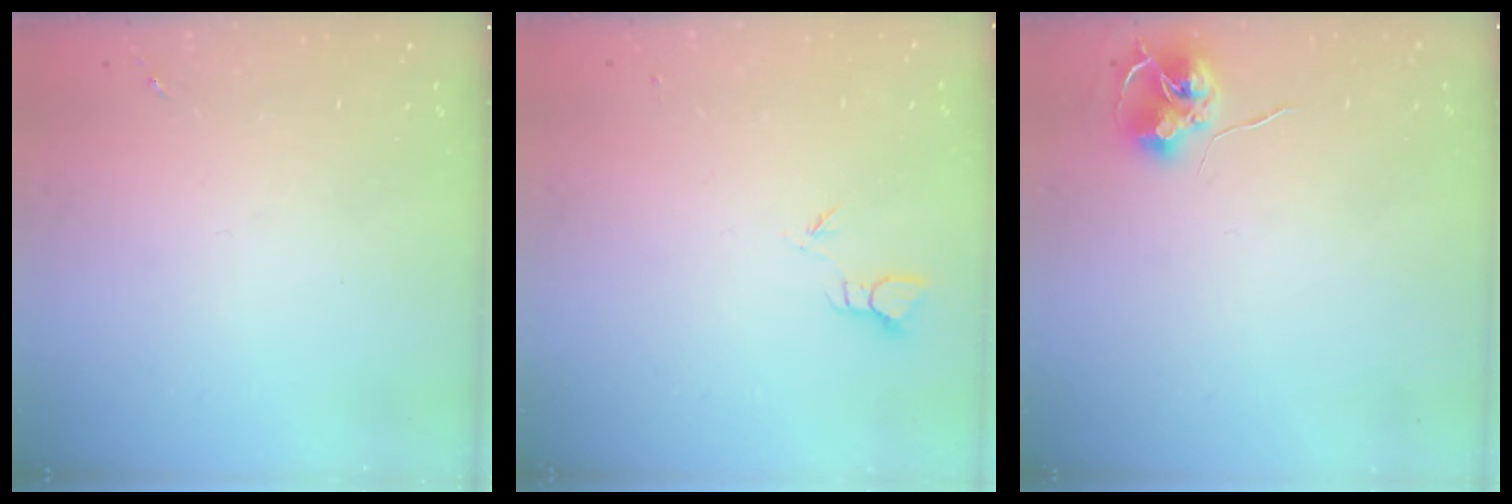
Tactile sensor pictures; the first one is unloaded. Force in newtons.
{"total": 2.0, "press": 2.0, "slide": 0.1}
{"total": 7.9, "press": 7.9, "slide": 0.4}